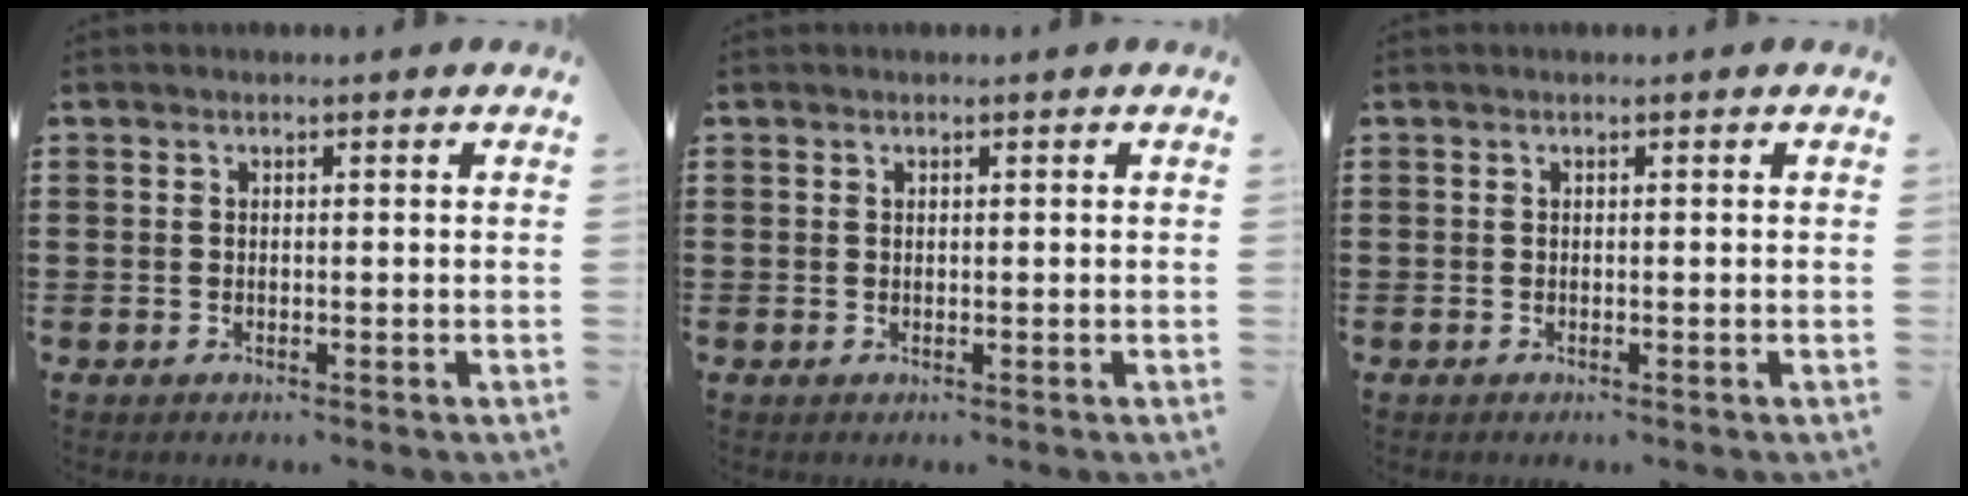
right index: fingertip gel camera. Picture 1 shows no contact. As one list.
[{"total": 0.0}, {"total": 0.0}]